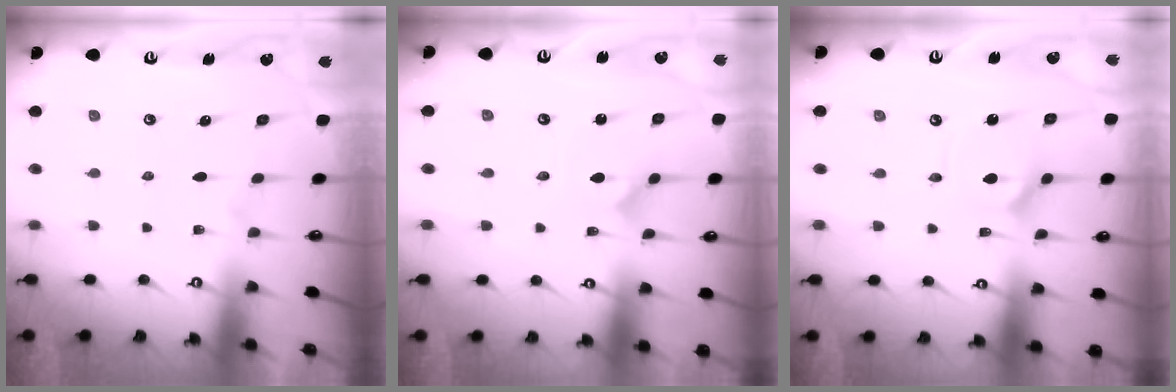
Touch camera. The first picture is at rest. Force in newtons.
{"total": 1.6, "press": 1.6, "slide": 0.1}
{"total": 5.8, "press": 5.8, "slide": 0.6}